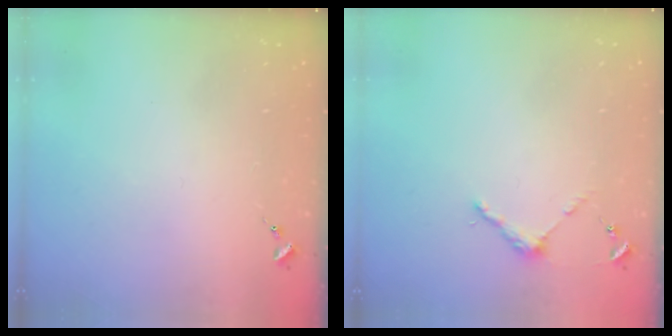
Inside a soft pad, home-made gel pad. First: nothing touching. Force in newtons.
{"total": 3.8, "press": 3.8, "slide": 0.3}